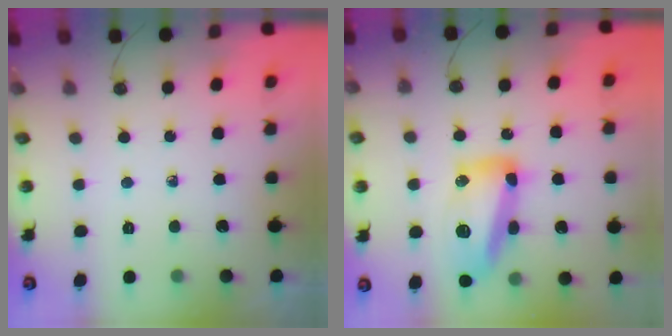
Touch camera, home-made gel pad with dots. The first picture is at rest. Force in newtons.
{"total": 15.6, "press": 15.5, "slide": 1.3}